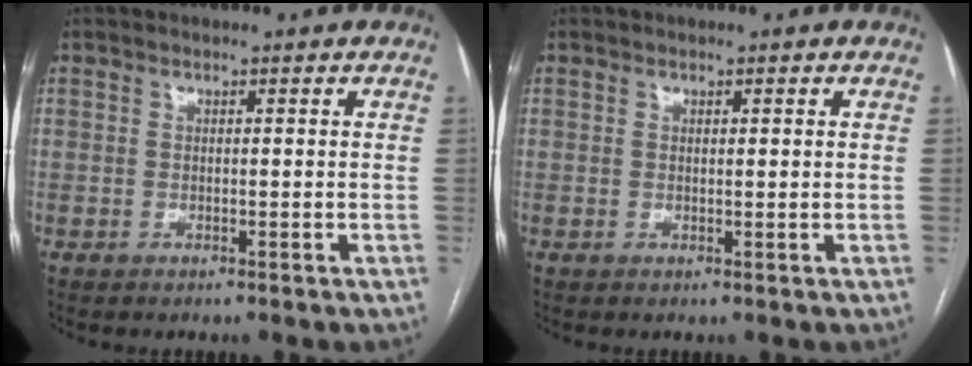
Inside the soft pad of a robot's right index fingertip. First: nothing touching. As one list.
[{"total": 0.6, "force": [0.2, 0.1, 0.6], "torque": [-0.011, 0.000, 0.003]}]